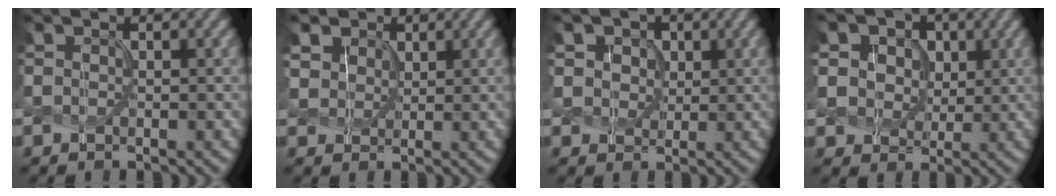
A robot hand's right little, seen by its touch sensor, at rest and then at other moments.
{"total": 4.4, "force": [2.8, 3.1, 1.5], "torque": [-0.062, 0.004, 0.058]}
{"total": 4.5, "force": [2.2, 3.5, 1.9], "torque": [-0.048, 0.007, 0.033]}
{"total": 8.9, "force": [4.1, 6.8, 3.9], "torque": [-0.081, 0.022, 0.055]}